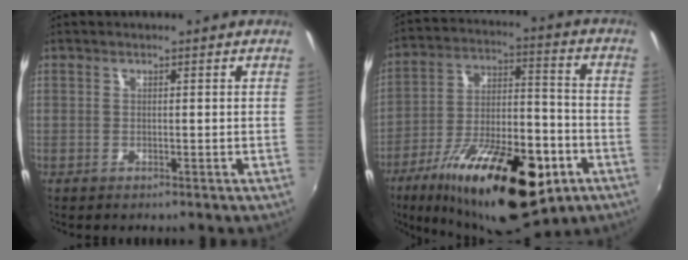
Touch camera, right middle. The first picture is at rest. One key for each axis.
{"total": 26.8, "fx": -14.3, "fy": 10.9, "fz": 19.8, "tx": -0.339, "ty": -0.020, "tz": -0.210}